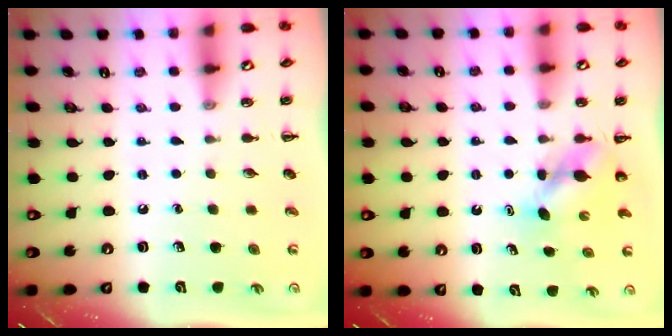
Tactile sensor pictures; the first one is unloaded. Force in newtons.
{"total": 4.4, "press": 4.4, "slide": 0.4}